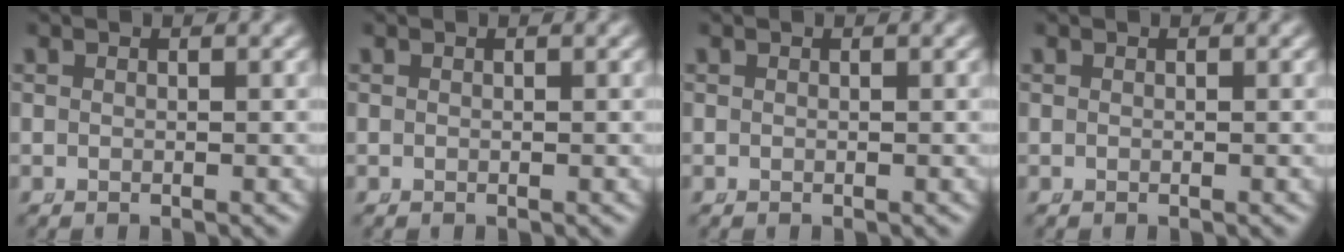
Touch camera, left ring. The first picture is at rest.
{"total": 0.0}
{"total": 0.0}
{"total": 0.0}